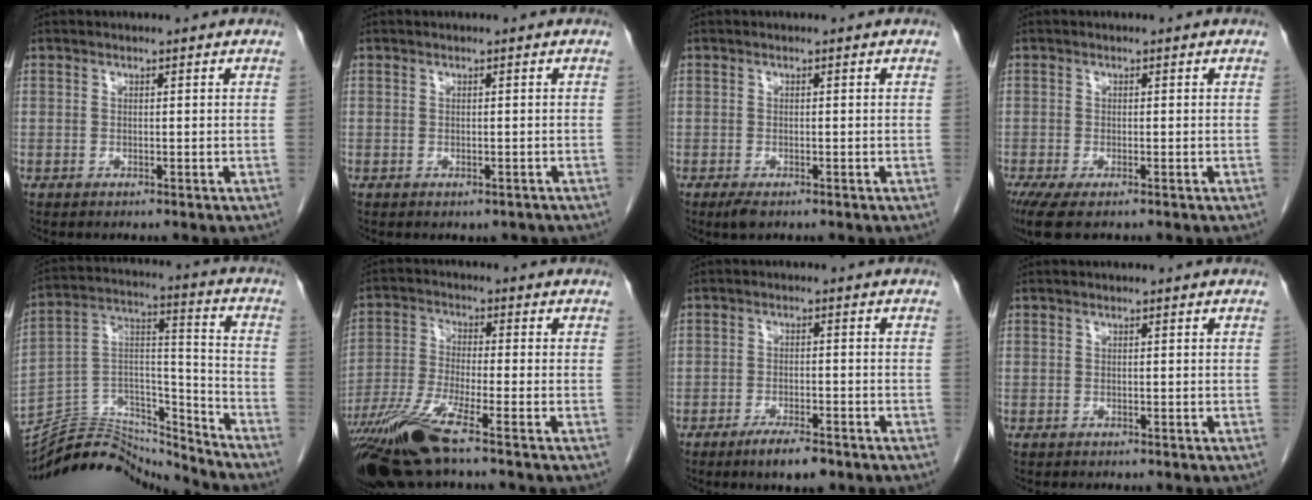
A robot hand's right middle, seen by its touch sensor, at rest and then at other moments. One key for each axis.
{"total": 1.2, "fx": -0.8, "fy": 0.7, "fz": 0.3, "tx": -0.002, "ty": 0.000, "tz": -0.008}
{"total": 1.9, "fx": -1.2, "fy": 0.7, "fz": 1.3, "tx": -0.028, "ty": -0.005, "tz": -0.018}
{"total": 5.0, "fx": -3.5, "fy": 1.2, "fz": 3.4, "tx": -0.062, "ty": -0.016, "tz": -0.058}
{"total": 17.8, "fx": -17.5, "fy": 2.8, "fz": 2.0, "tx": -0.036, "ty": 0.051, "tz": -0.297}
{"total": 10.2, "fx": -6.7, "fy": 0.0, "fz": 7.7, "tx": -0.164, "ty": -0.027, "tz": -0.128}
{"total": 4.7, "fx": -3.3, "fy": 1.2, "fz": 3.1, "tx": -0.055, "ty": -0.003, "tz": -0.053}
{"total": 0.0}